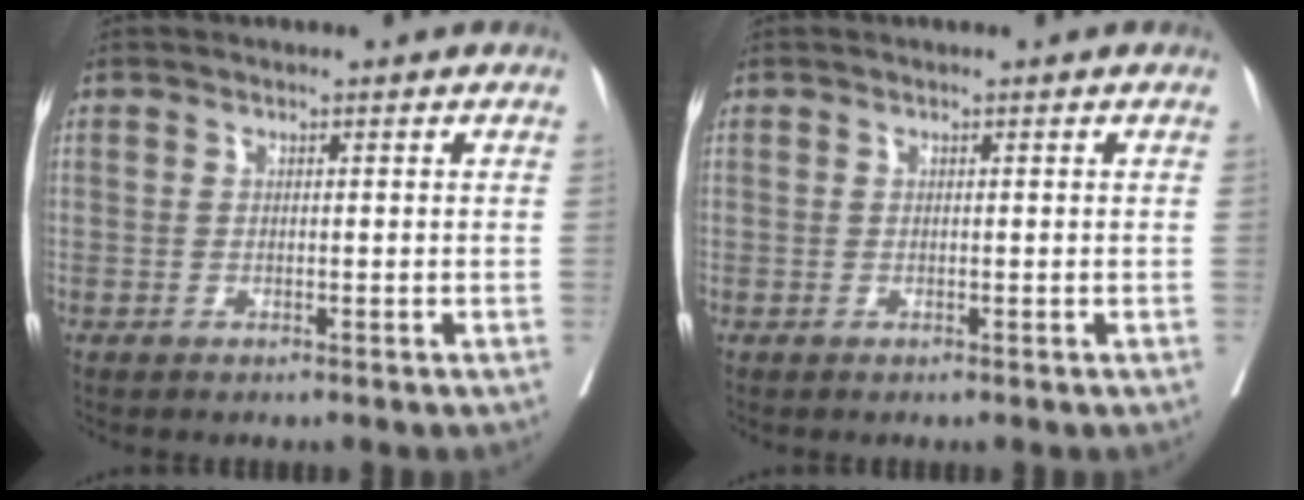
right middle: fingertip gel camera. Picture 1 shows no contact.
{"total": 0.0}